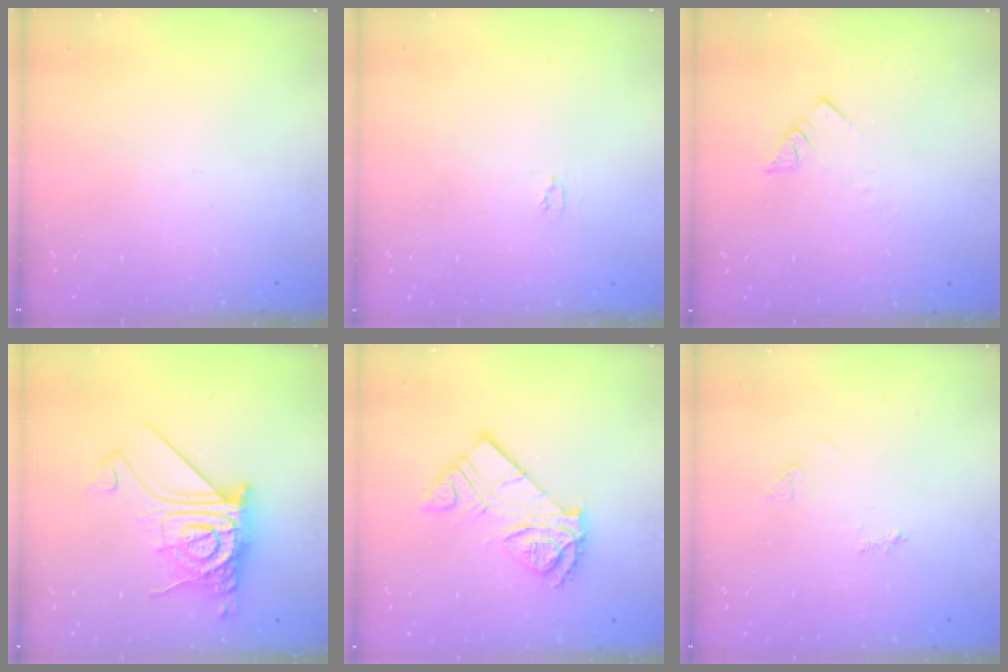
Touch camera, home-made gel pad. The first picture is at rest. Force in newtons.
{"total": 2.0, "press": 2.0, "slide": 0.3}
{"total": 3.4, "press": 3.3, "slide": 0.4}
{"total": 20.3, "press": 20.2, "slide": 2.3}
{"total": 12.9, "press": 12.9, "slide": 0.7}
{"total": 4.1, "press": 4.0, "slide": 0.4}